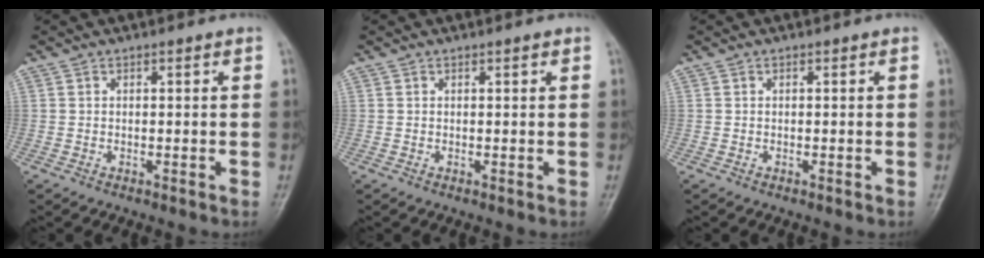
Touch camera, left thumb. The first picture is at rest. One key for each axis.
{"total": 0.7, "fx": 0.4, "fy": 0.1, "fz": 0.5, "tx": -0.006, "ty": 0.000, "tz": 0.005}
{"total": 0.0}